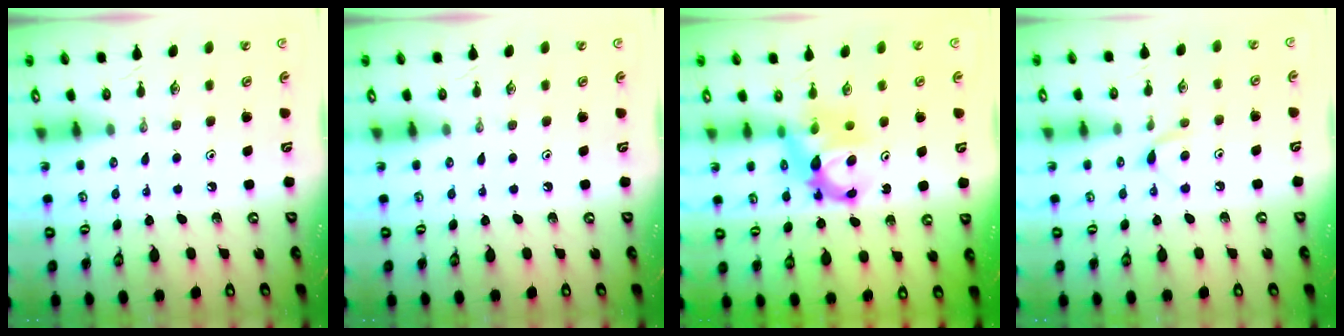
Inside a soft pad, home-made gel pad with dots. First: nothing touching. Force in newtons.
{"total": 0.0}
{"total": 7.3, "press": 7.3, "slide": 0.5}
{"total": 5.9, "press": 5.8, "slide": 0.8}